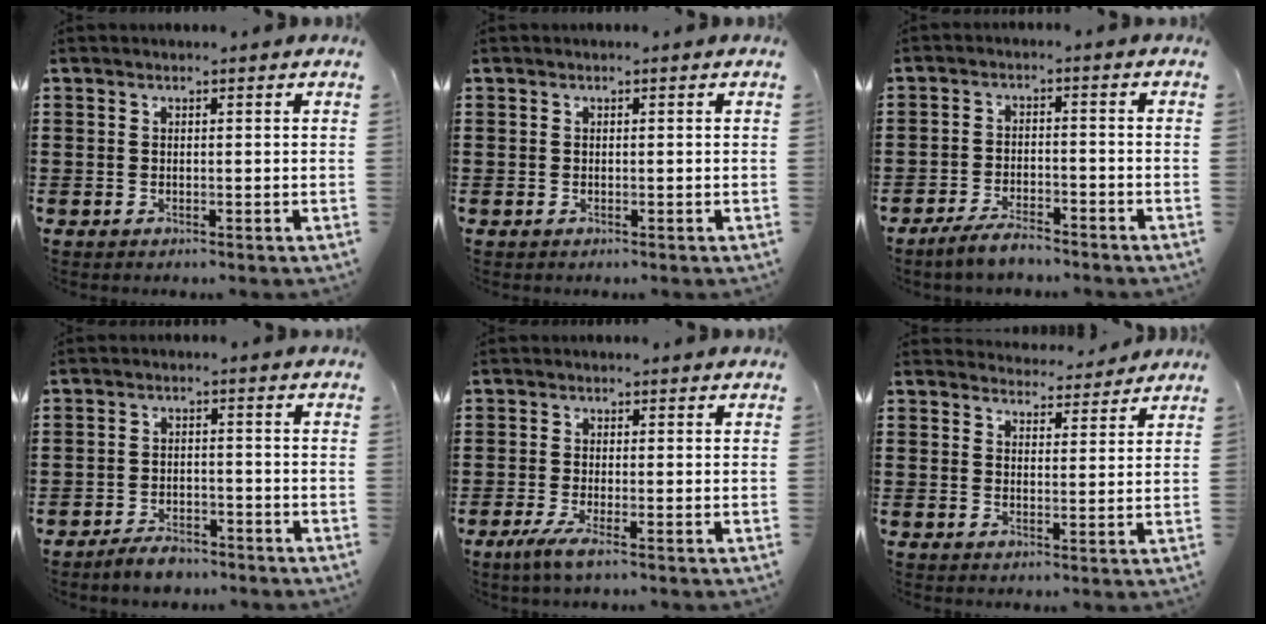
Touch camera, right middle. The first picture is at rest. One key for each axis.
{"total": 0.0}
{"total": 4.0, "fx": -3.6, "fy": 0.8, "fz": 1.7, "tx": -0.042, "ty": 0.000, "tz": -0.073}
{"total": 3.4, "fx": -3.2, "fy": 0.9, "fz": 0.9, "tx": -0.016, "ty": 0.009, "tz": -0.063}
{"total": 2.7, "fx": -1.5, "fy": 0.2, "fz": 2.2, "tx": -0.053, "ty": -0.008, "tz": -0.031}
{"total": 3.1, "fx": 3.1, "fy": 0.4, "fz": -0.1, "tx": 0.002, "ty": -0.012, "tz": 0.058}